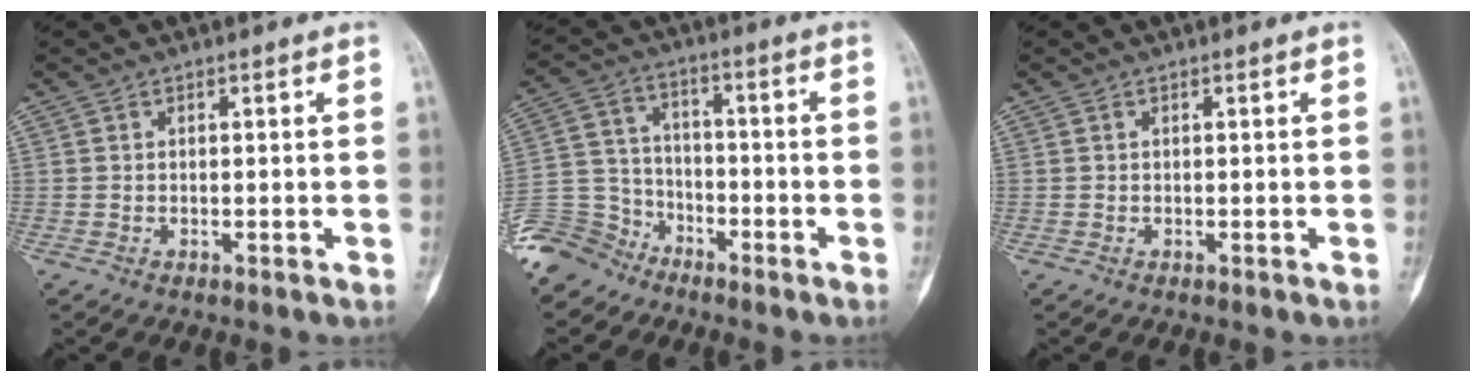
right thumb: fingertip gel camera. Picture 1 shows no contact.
{"total": 10.7, "force": [-8.4, 6.4, 1.7], "torque": [-0.026, 0.052, -0.169]}
{"total": 0.0}